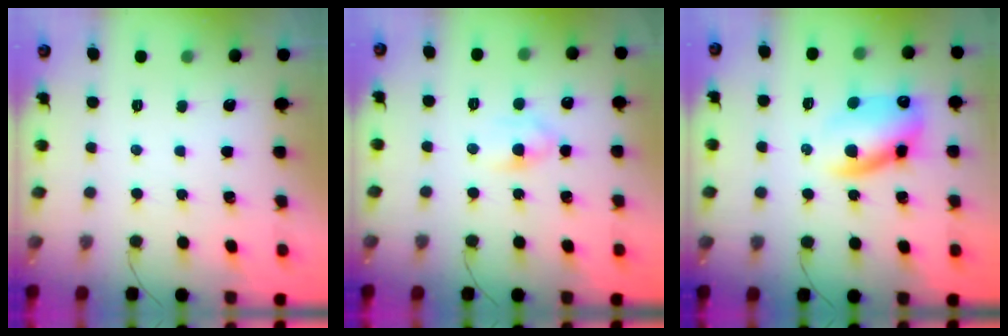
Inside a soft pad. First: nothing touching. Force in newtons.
{"total": 4.0, "press": 3.9, "slide": 1.0}
{"total": 11.9, "press": 11.6, "slide": 2.3}